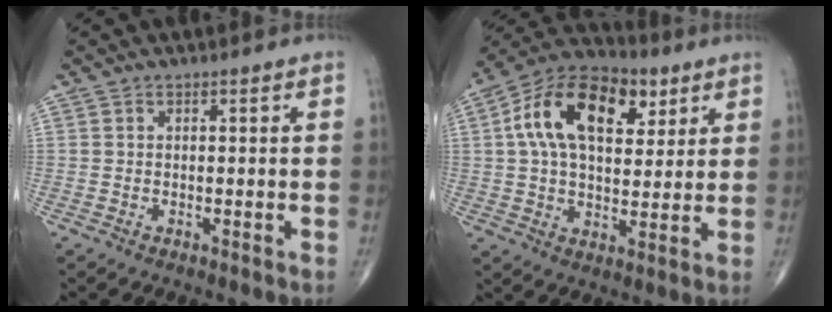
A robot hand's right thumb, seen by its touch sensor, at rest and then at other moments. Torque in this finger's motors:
{"motor_torque": [0.93, 1.81, 0.83, -0.21, 0.42]}